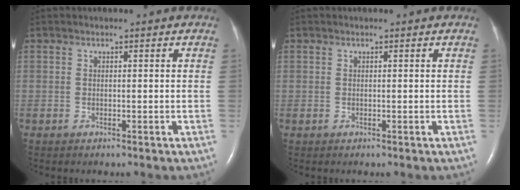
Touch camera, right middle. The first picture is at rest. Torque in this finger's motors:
{"motor_torque": [0.02, -0.04, 0.00, 0.00]}